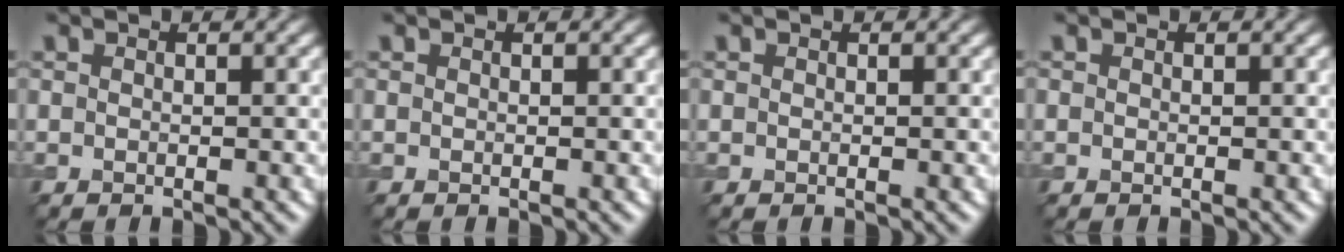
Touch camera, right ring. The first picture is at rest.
{"total": 0.0}
{"total": 0.0}
{"total": 0.0}